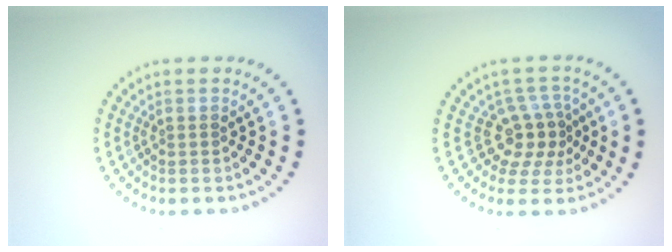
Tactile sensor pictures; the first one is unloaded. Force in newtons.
{"total": 3.4, "press": 2.5, "slide": 2.3}